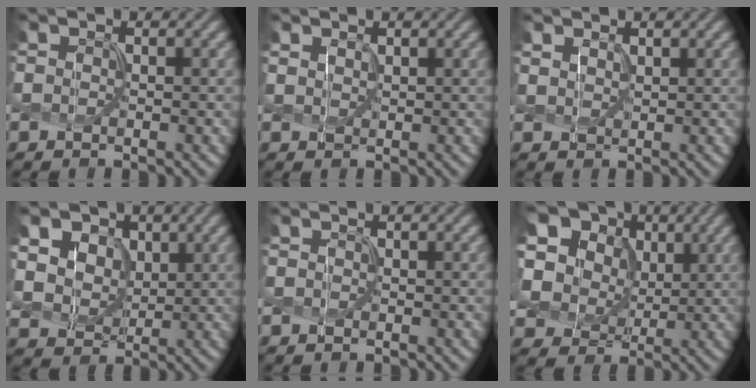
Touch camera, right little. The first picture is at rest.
{"total": 0.9, "force": [0.9, 0.2, 0.1], "torque": [-0.009, 0.000, 0.021]}
{"total": 1.2, "force": [1.1, 0.3, 0.3], "torque": [-0.014, 0.000, 0.027]}
{"total": 11.5, "force": [5.3, 8.6, 5.6], "torque": [-0.143, 0.029, 0.090]}
{"total": 0.0}
{"total": 15.3, "force": [5.8, 12.0, 7.5], "torque": [-0.192, 0.035, 0.111]}